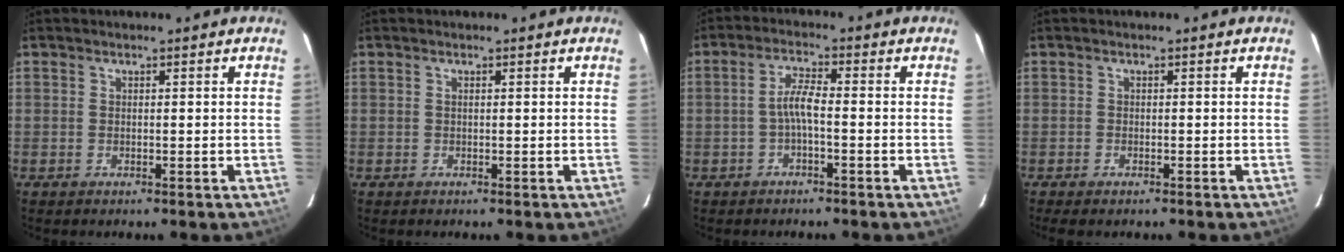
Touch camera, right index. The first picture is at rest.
{"total": 0.0}
{"total": 3.5, "force": [-1.3, 0.5, 3.3], "torque": [-0.068, 0.009, -0.026]}
{"total": 1.9, "force": [-1.5, 0.7, 0.8], "torque": [-0.023, -0.006, -0.028]}